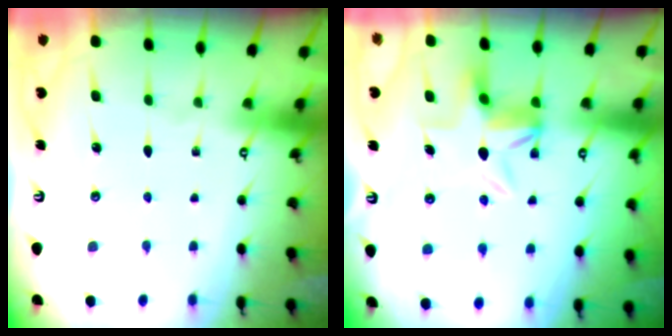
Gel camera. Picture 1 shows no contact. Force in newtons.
{"total": 5.5, "press": 5.3, "slide": 1.7}